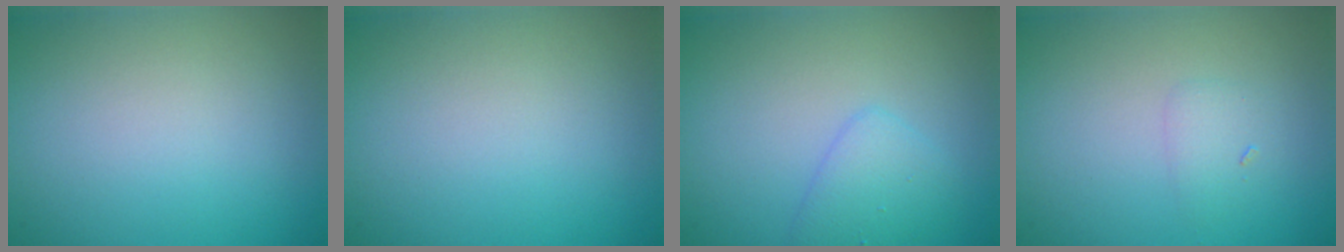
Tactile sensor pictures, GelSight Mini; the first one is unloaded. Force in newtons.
{"total": 0.0}
{"total": 2.3, "press": 2.2, "slide": 0.1}
{"total": 1.2, "press": 1.2, "slide": 0.1}